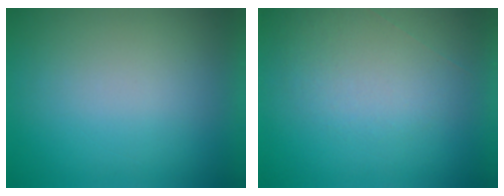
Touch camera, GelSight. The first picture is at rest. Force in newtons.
{"total": 1.0}